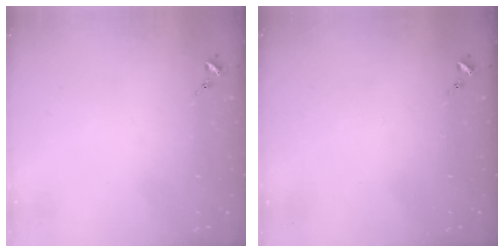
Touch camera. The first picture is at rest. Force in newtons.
{"total": 0.0}